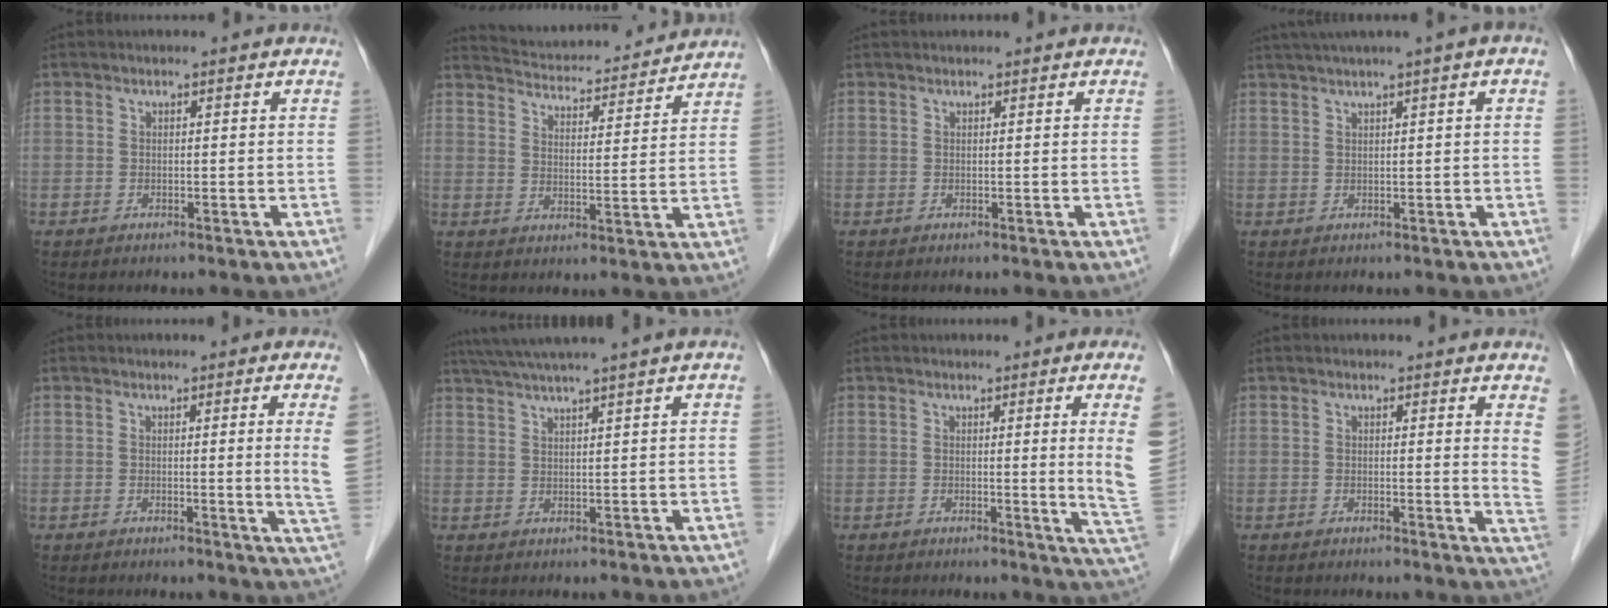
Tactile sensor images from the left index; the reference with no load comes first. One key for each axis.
{"total": 15.7, "fx": 15.1, "fy": 1.8, "fz": 3.8, "tx": -0.063, "ty": 0.013, "tz": 0.211}
{"total": 1.3, "fx": 1.3, "fy": 0.1, "fz": 0.3, "tx": -0.007, "ty": 0.023, "tz": 0.023}
{"total": 5.3, "fx": 3.1, "fy": -0.7, "fz": 4.2, "tx": -0.073, "ty": 0.025, "tz": 0.054}
{"total": 4.5, "fx": 0.9, "fy": -1.5, "fz": 4.2, "tx": -0.061, "ty": -0.014, "tz": 0.012}
{"total": 8.7, "fx": 7.2, "fy": -1.6, "fz": 4.7, "tx": -0.076, "ty": 0.027, "tz": 0.107}
{"total": 6.5, "fx": 1.4, "fy": -1.9, "fz": 6.0, "tx": -0.074, "ty": -0.020, "tz": 0.018}
{"total": 4.3, "fx": 2.6, "fy": 0.4, "fz": 3.4, "tx": -0.035, "ty": -0.013, "tz": 0.010}